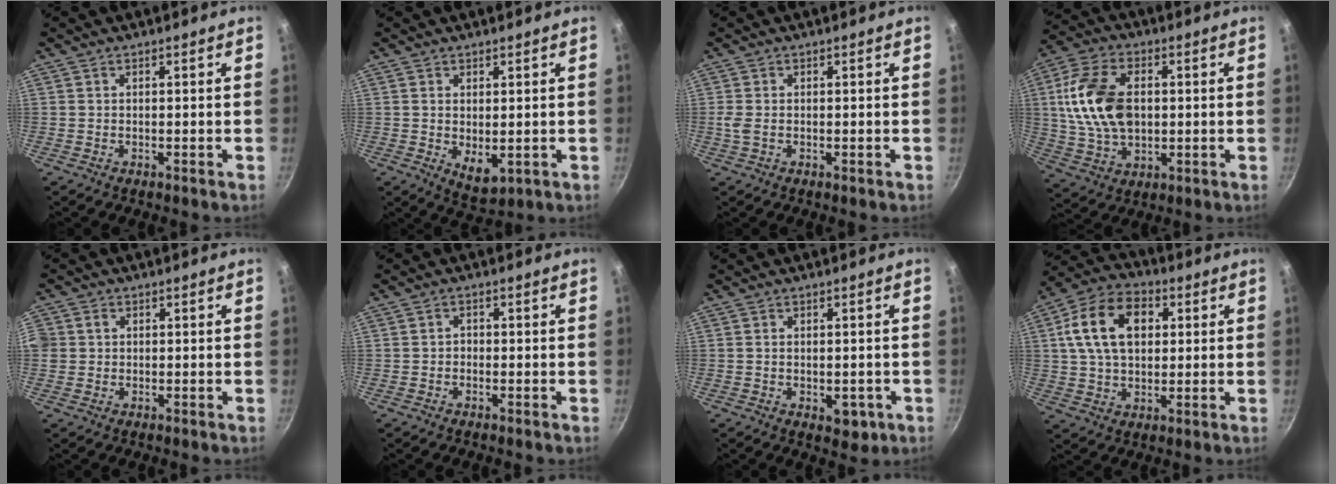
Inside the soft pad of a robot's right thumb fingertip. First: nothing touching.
{"total": 5.0, "force": [0.1, 2.9, 4.1], "torque": [-0.059, -0.016, 0.011]}
{"total": 1.9, "force": [-0.2, 0.9, 1.6], "torque": [-0.040, 0.000, -0.007]}
{"total": 16.3, "force": [1.7, 10.6, 12.2], "torque": [-0.223, 0.005, 0.032]}
{"total": 3.3, "force": [0.2, 3.1, 1.1], "torque": [-0.010, 0.005, -0.001]}
{"total": 1.1, "force": [-0.3, 0.9, 0.5], "torque": [-0.006, 0.004, -0.009]}
{"total": 4.3, "force": [-1.2, 2.6, 3.1], "torque": [-0.032, -0.001, -0.011]}
{"total": 15.3, "force": [3.7, 10.3, 10.7], "torque": [-0.172, 0.012, 0.051]}